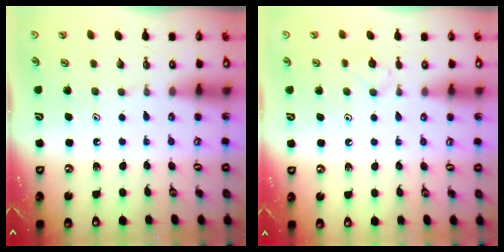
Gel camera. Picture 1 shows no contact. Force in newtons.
{"total": 2.2, "press": 2.1, "slide": 0.6}